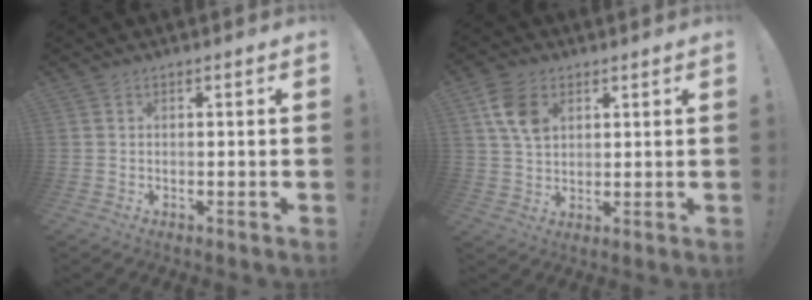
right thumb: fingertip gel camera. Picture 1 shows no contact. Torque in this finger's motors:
{"motor_torque": [-0.11, 0.45, -0.03, 0.14, 0.03]}